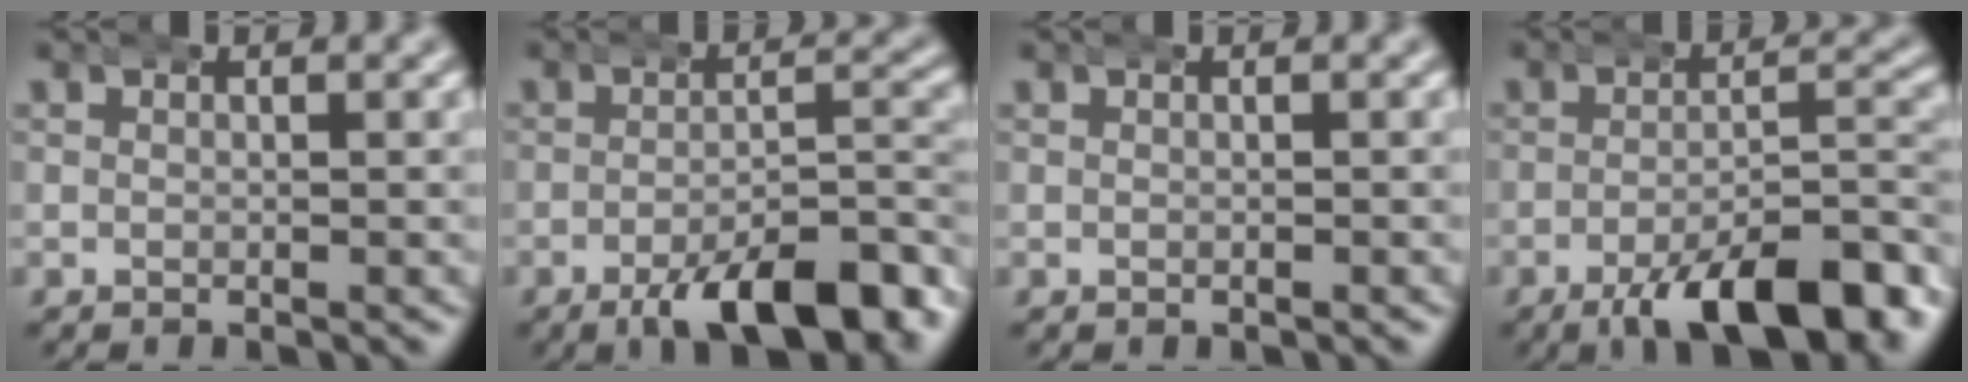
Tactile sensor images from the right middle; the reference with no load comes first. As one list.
[{"total": 8.6, "force": [-5.3, 2.5, 6.3], "torque": [-0.082, -0.011, -0.079]}, {"total": 0.0}, {"total": 9.6, "force": [-6.0, 2.7, 7.0], "torque": [-0.096, -0.014, -0.086]}]